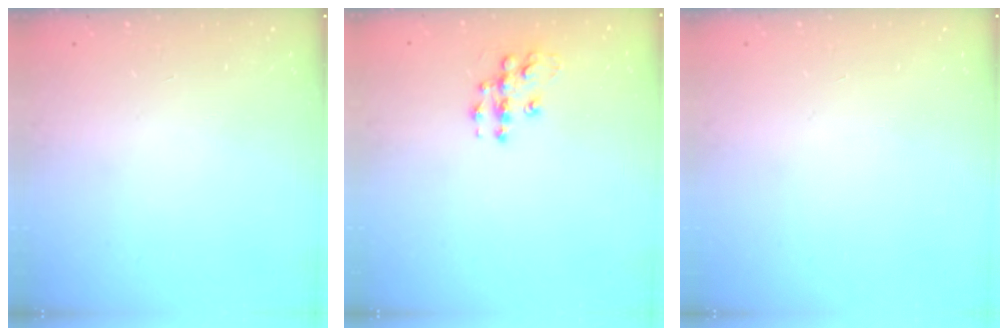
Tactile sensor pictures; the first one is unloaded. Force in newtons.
{"total": 9.4, "press": 9.4, "slide": 0.5}
{"total": 0.0}